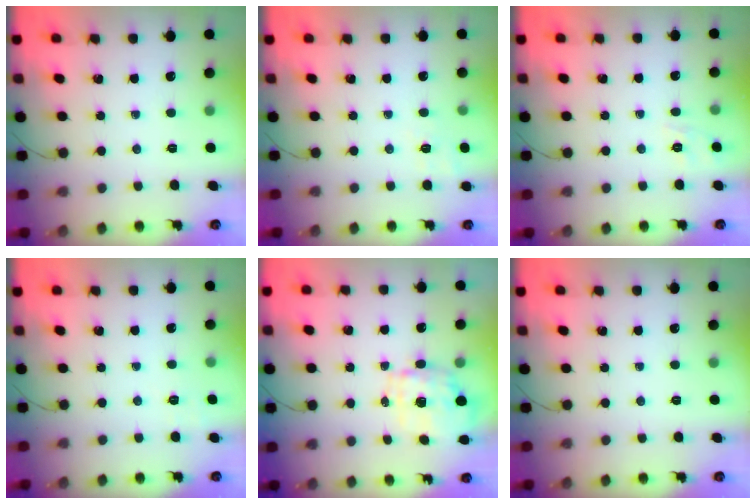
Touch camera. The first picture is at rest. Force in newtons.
{"total": 7.7, "press": 7.5, "slide": 1.9}
{"total": 2.2, "press": 1.1, "slide": 1.9}
{"total": 1.6, "press": 0.1, "slide": 1.6}
{"total": 8.1, "press": 7.9, "slide": 1.8}
{"total": 0.0}